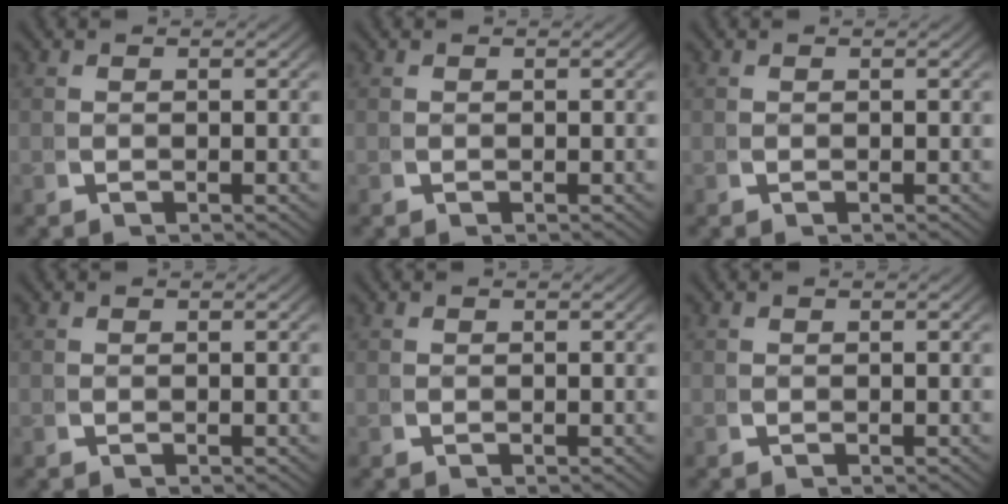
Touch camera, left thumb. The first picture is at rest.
{"total": 0.0}
{"total": 0.0}
{"total": 0.0}
{"total": 0.0}
{"total": 0.0}